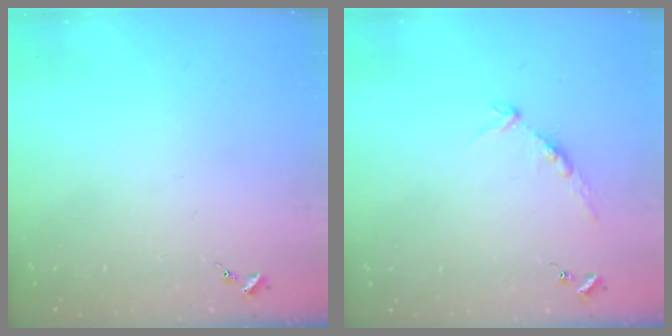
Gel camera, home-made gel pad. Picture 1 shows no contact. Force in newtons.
{"total": 8.3, "press": 8.2, "slide": 0.9}